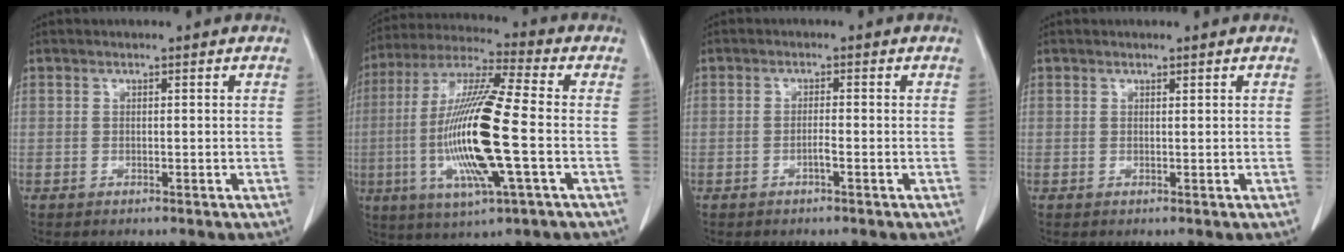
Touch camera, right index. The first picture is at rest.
{"total": 18.0, "force": [-3.1, 1.2, 17.7], "torque": [-0.367, -0.011, -0.061]}
{"total": 1.4, "force": [-0.6, 0.0, 1.3], "torque": [-0.025, 0.001, -0.013]}
{"total": 0.0}